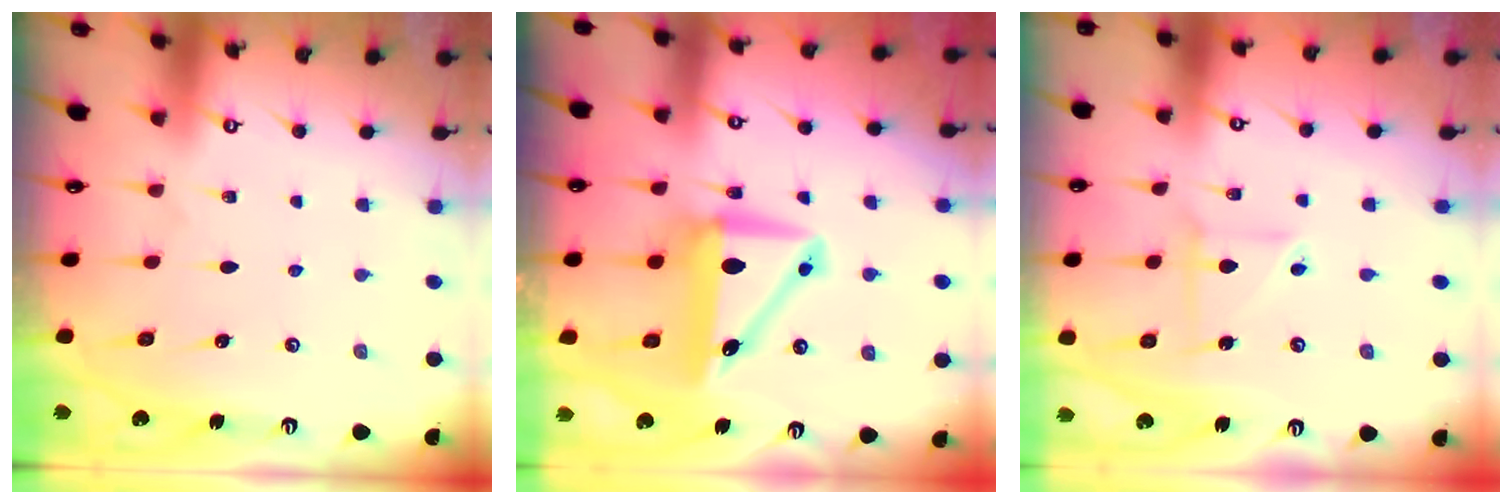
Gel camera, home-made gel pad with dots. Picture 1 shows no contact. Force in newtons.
{"total": 10.0, "press": 9.7, "slide": 2.2}
{"total": 4.2, "press": 4.1, "slide": 0.5}